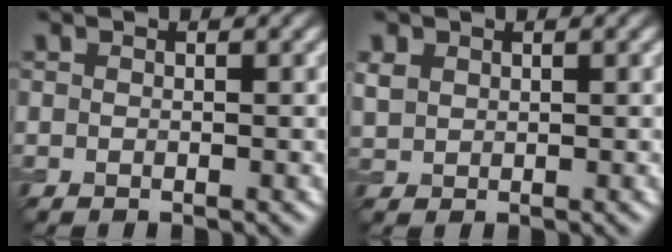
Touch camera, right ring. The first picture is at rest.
{"total": 1.3, "force": [0.7, 1.0, 0.5], "torque": [-0.014, 0.000, 0.017]}